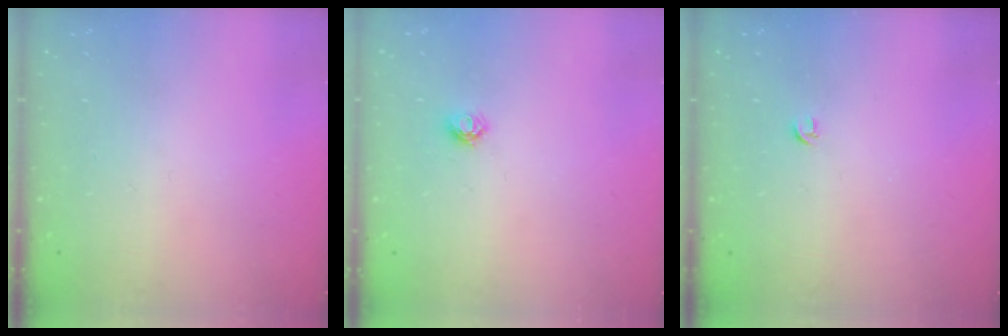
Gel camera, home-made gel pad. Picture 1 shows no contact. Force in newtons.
{"total": 3.5, "press": 3.4, "slide": 0.4}
{"total": 3.4, "press": 3.4, "slide": 0.5}